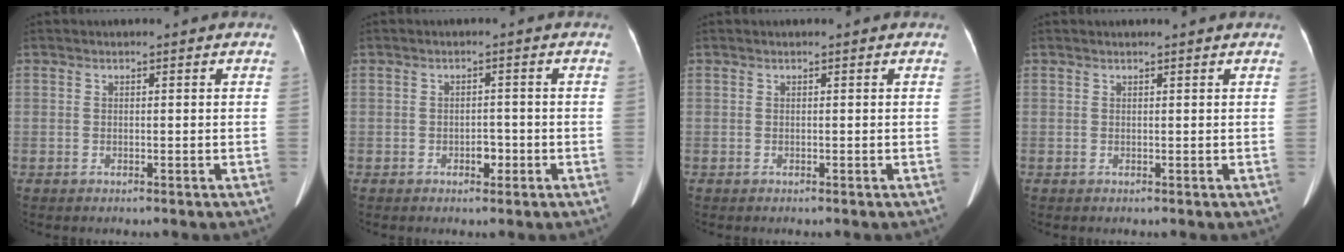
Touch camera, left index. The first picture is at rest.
{"total": 1.7, "force": [-0.8, 1.0, 1.1], "torque": [-0.016, 0.003, -0.010]}
{"total": 0.0}
{"total": 1.6, "force": [1.5, -0.1, 0.5], "torque": [-0.011, 0.013, 0.021]}